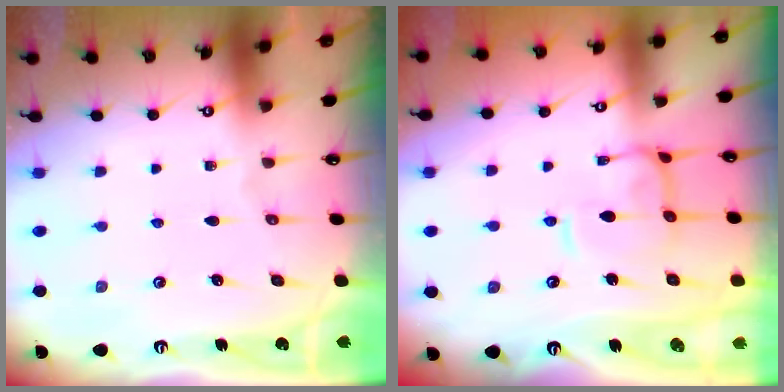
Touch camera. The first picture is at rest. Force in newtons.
{"total": 6.1, "press": 6.1, "slide": 0.9}